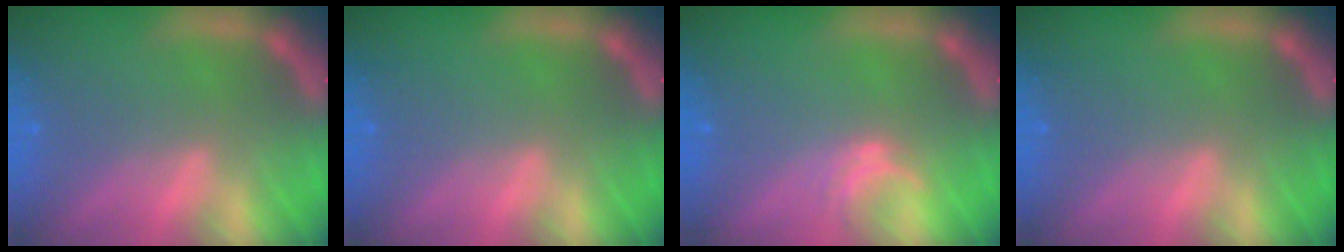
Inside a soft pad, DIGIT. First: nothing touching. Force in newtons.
{"total": 0.0}
{"total": 1.5}
{"total": 0.0}